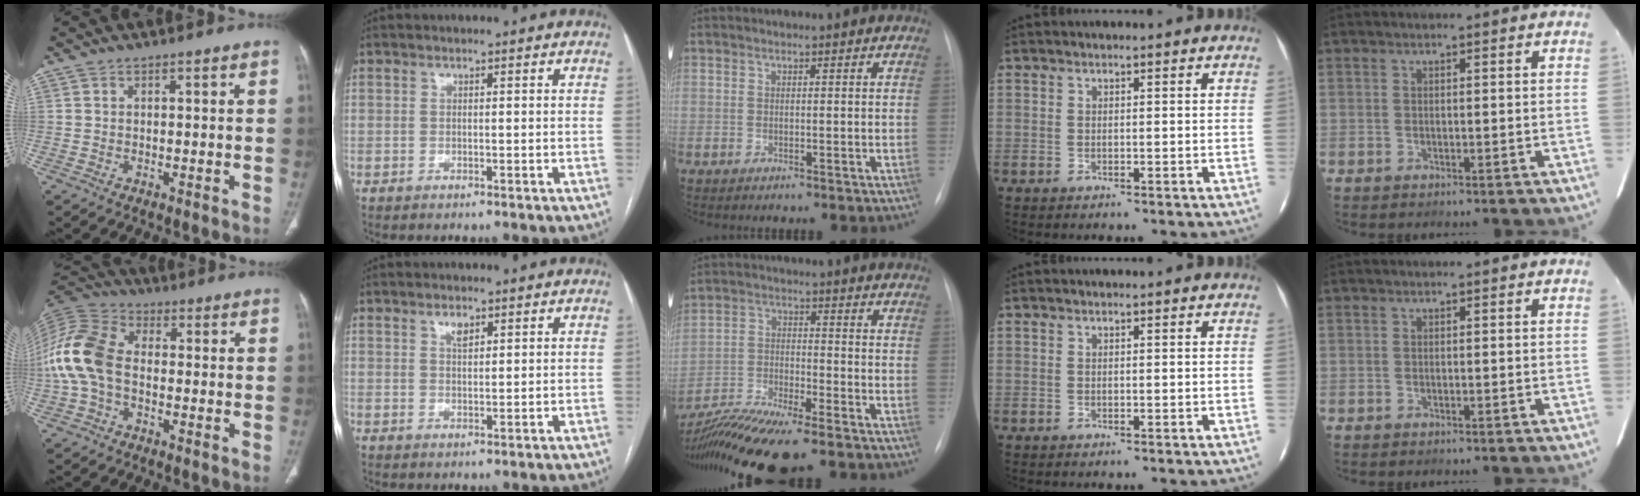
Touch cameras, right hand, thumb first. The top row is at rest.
{"thumb": {"total": 13.4, "force": [-1.3, 8.7, 10.1], "torque": [-0.225, 0.032, -0.032]}, "index": {"total": 2.0, "force": [1.2, 0.8, 1.4], "torque": [-0.025, 0.000, 0.022]}, "middle": {"total": 12.3, "force": [-10.4, 0.4, 6.5], "torque": [-0.119, -0.018, -0.178]}}